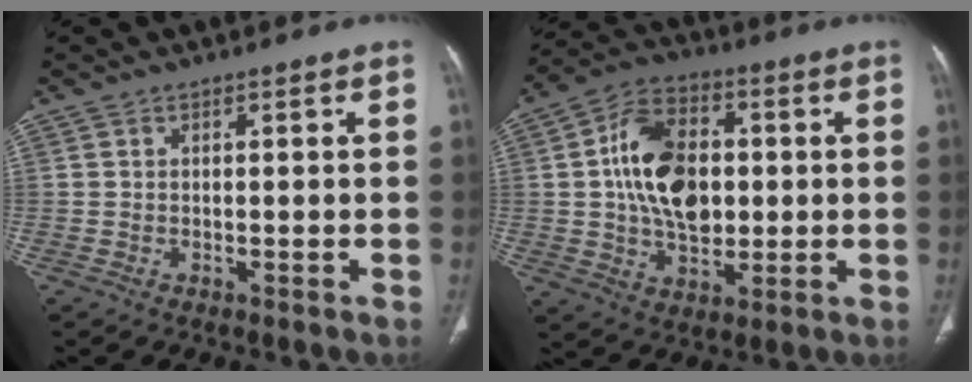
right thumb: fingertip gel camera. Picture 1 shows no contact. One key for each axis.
{"total": 16.3, "fx": 1.5, "fy": 10.7, "fz": 12.2, "tx": -0.184, "ty": 0.011, "tz": 0.024}